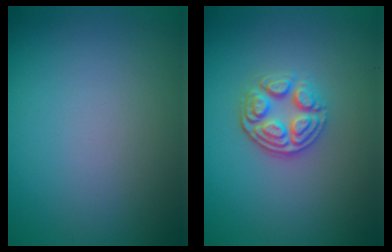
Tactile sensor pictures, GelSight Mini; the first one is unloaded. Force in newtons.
{"total": 3.5, "press": 3.0, "slide": 1.9}